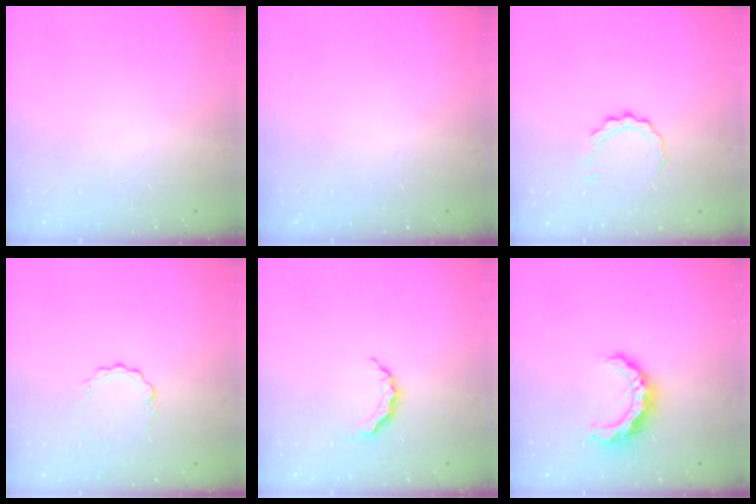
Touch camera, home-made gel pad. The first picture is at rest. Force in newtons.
{"total": 0.0}
{"total": 5.3, "press": 5.3, "slide": 0.4}
{"total": 4.1, "press": 4.0, "slide": 0.4}
{"total": 4.8, "press": 4.8, "slide": 0.4}
{"total": 9.5, "press": 9.5, "slide": 0.5}